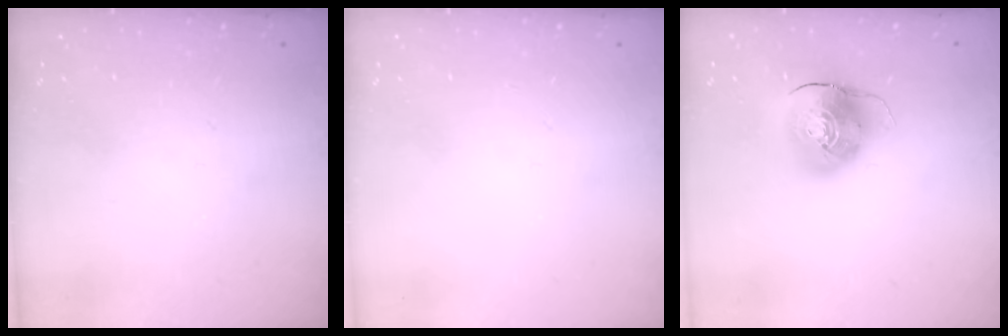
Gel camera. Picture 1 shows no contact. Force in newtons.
{"total": 0.0}
{"total": 10.0, "press": 9.8, "slide": 1.6}